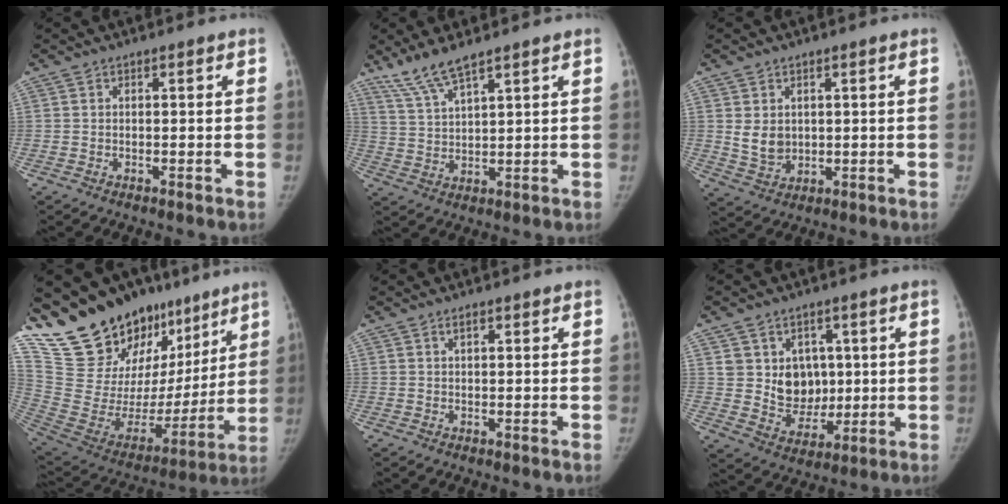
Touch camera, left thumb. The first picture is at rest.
{"total": 6.7, "force": [5.4, 0.9, 4.0], "torque": [-0.086, -0.022, 0.116]}
{"total": 4.9, "force": [1.0, 3.9, 2.7], "torque": [-0.027, -0.015, 0.031]}
{"total": 28.7, "force": [19.8, 15.0, 14.6], "torque": [-0.203, -0.061, 0.339]}
{"total": 1.1, "force": [0.6, 0.4, 0.9], "torque": [-0.013, 0.003, 0.008]}
{"total": 9.4, "force": [2.0, 8.1, 4.4], "torque": [-0.020, -0.013, 0.046]}